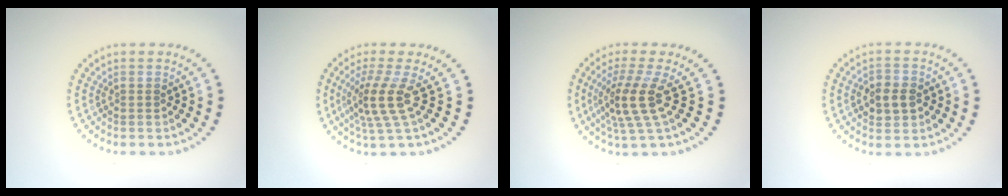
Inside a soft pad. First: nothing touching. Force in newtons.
{"total": 3.6, "press": 2.6, "slide": 2.4}
{"total": 4.0, "press": 2.9, "slide": 2.7}
{"total": 2.8, "press": 2.8, "slide": 0.3}